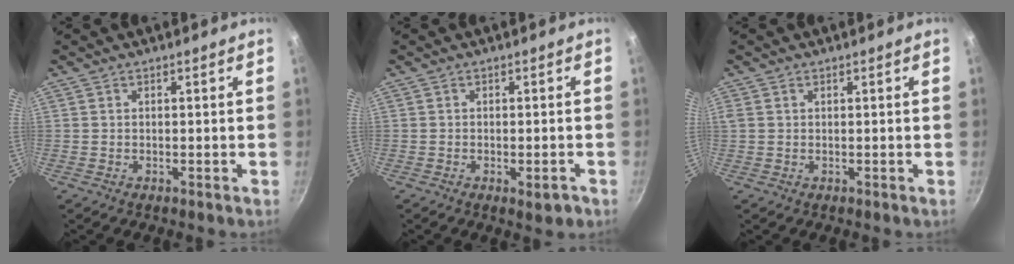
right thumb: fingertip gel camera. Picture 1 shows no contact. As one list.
[{"total": 2.6, "force": [-1.2, 0.9, 2.1], "torque": [-0.024, 0.006, -0.012]}, {"total": 1.1, "force": [0.3, 0.9, 0.5], "torque": [-0.016, 0.006, 0.008]}]